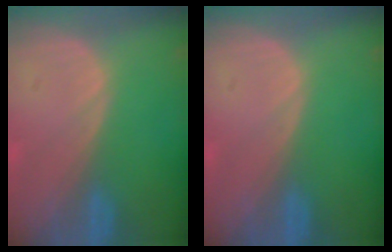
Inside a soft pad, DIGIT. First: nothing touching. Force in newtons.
{"total": 0.0}